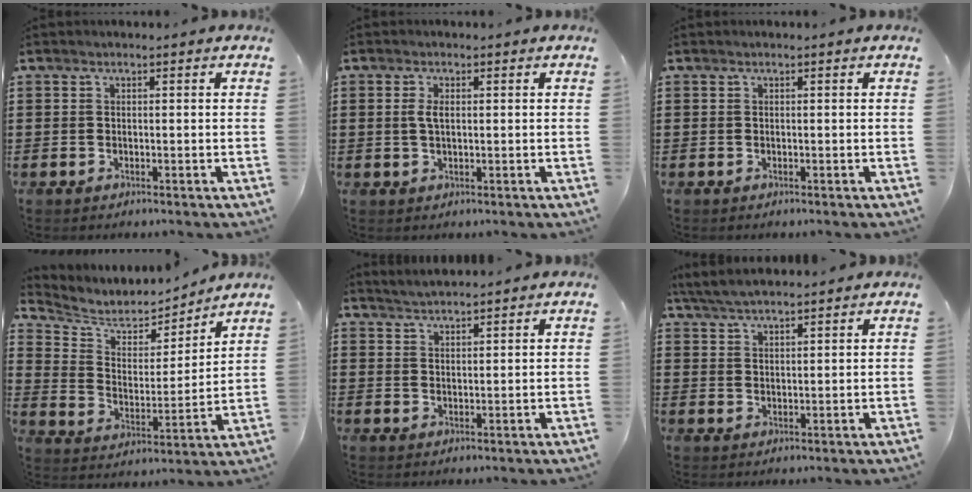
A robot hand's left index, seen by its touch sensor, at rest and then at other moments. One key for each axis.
{"total": 2.3, "fx": 0.4, "fy": 1.0, "fz": 2.1, "tx": -0.052, "ty": 0.001, "tz": 0.003}
{"total": 0.0}
{"total": 5.5, "fx": 4.9, "fy": 2.2, "fz": 1.1, "tx": -0.055, "ty": -0.031, "tz": 0.081}
{"total": 2.2, "fx": 2.1, "fy": -0.2, "fz": -0.1, "tx": -0.004, "ty": -0.001, "tz": 0.042}
{"total": 3.8, "fx": 3.6, "fy": 0.4, "fz": 1.2, "tx": -0.035, "ty": -0.003, "tz": 0.068}